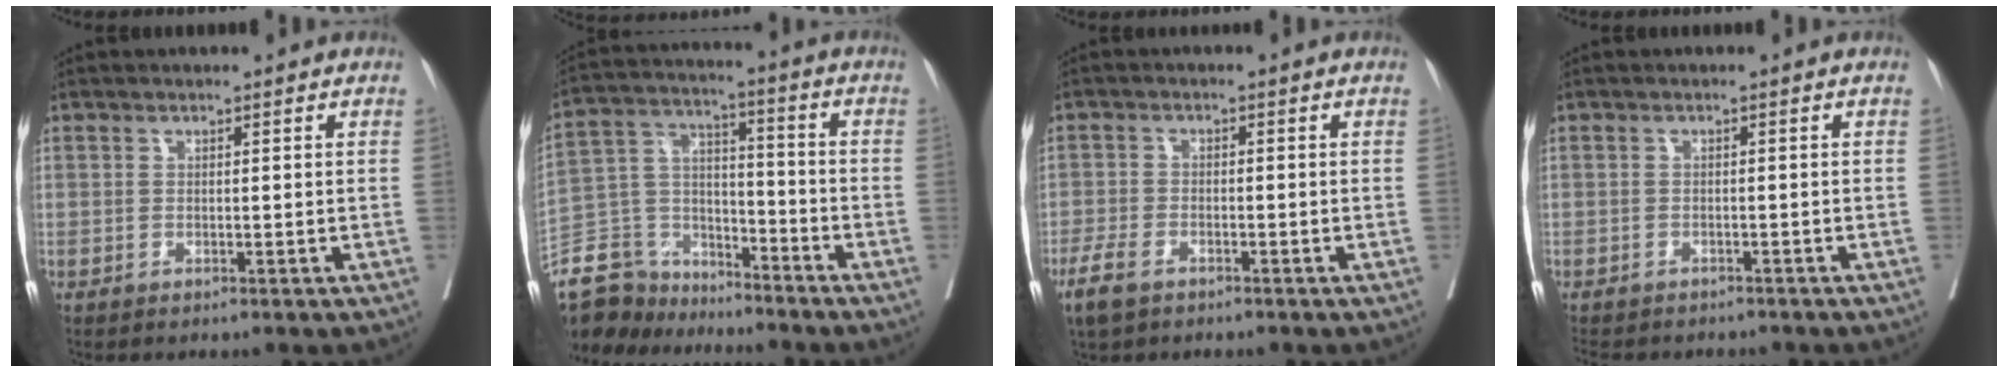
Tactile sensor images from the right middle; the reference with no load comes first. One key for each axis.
{"total": 13.1, "fx": -11.7, "fy": 5.8, "fz": 1.1, "tx": -0.039, "ty": 0.049, "tz": -0.209}
{"total": 4.2, "fx": -2.8, "fy": 1.7, "fz": 2.6, "tx": -0.059, "ty": -0.007, "tz": -0.048}
{"total": 8.9, "fx": -7.8, "fy": 2.9, "fz": 3.2, "tx": -0.062, "ty": -0.007, "tz": -0.098}